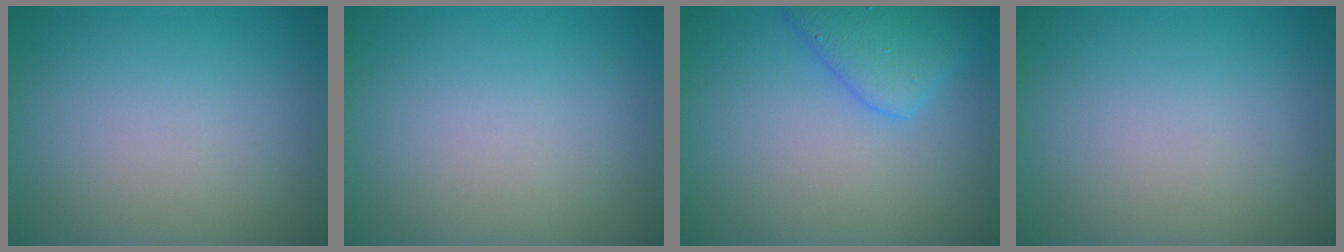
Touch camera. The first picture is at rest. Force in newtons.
{"total": 0.0}
{"total": 2.9, "press": 2.9, "slide": 0.0}
{"total": 0.0}